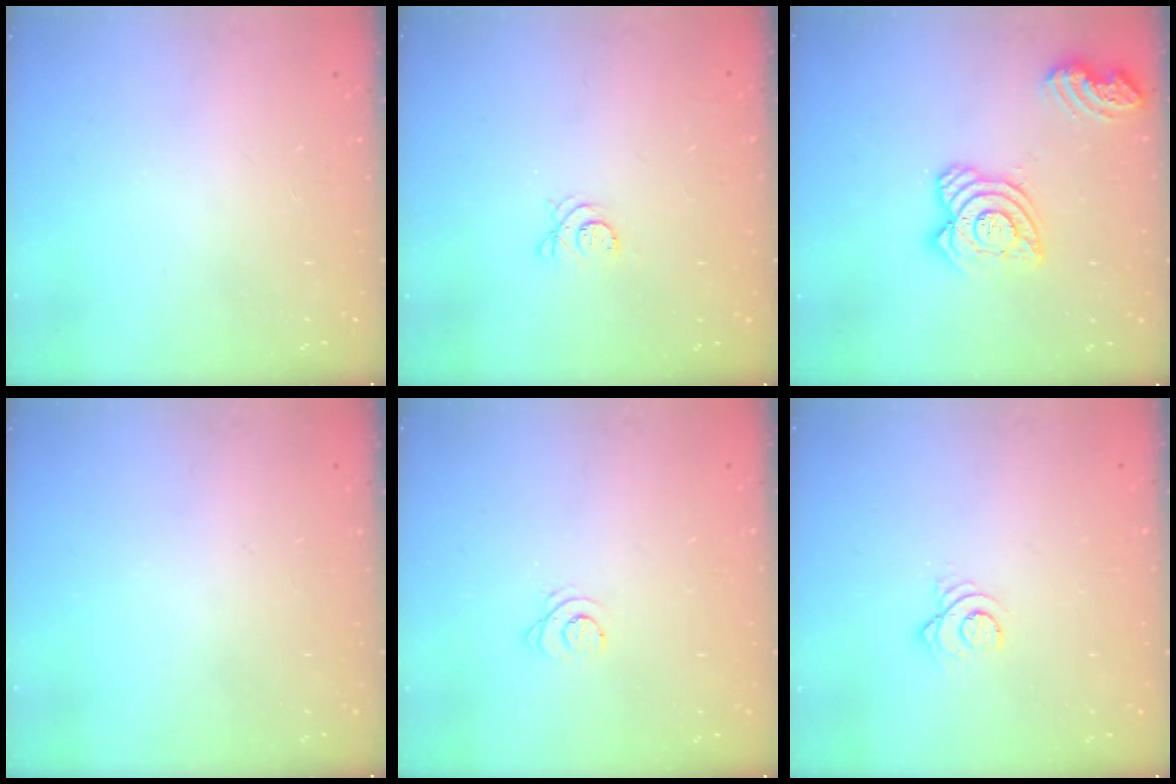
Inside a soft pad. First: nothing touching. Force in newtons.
{"total": 3.5, "press": 3.4, "slide": 0.7}
{"total": 16.1, "press": 16.1, "slide": 1.5}
{"total": 0.0}
{"total": 4.0, "press": 3.9, "slide": 0.5}
{"total": 2.9, "press": 2.9, "slide": 0.1}